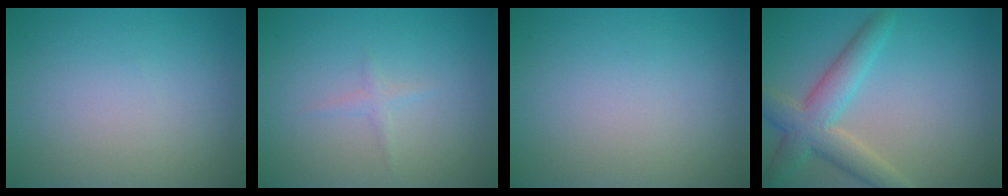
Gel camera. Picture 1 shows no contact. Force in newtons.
{"total": 0.8, "press": 0.8, "slide": 0.1}
{"total": 0.0}
{"total": 5.0, "press": 5.0, "slide": 0.2}